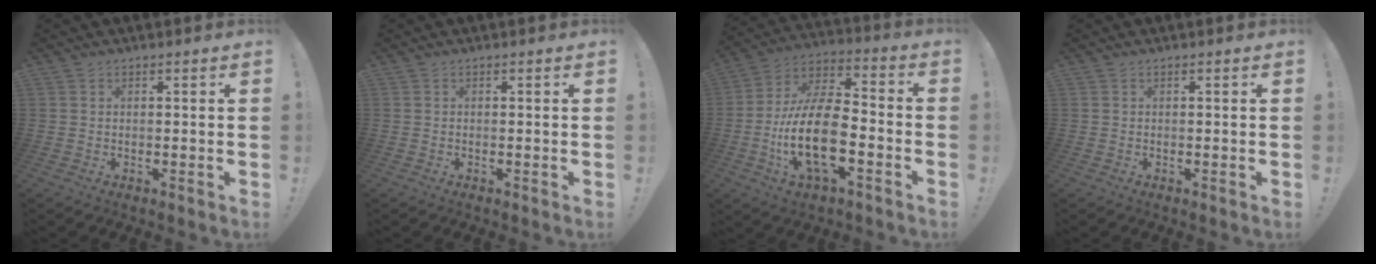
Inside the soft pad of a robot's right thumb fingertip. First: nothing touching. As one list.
[{"total": 0.0}, {"total": 20.5, "force": [-5.8, 9.9, 17.0], "torque": [-0.340, 0.022, -0.097]}, {"total": 0.0}]